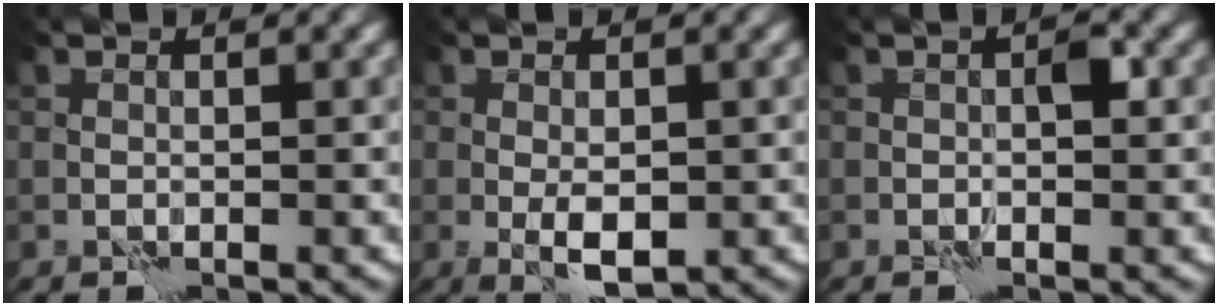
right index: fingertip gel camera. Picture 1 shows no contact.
{"total": 3.1, "force": [-0.5, 1.3, 2.7], "torque": [-0.047, -0.005, -0.002]}
{"total": 1.3, "force": [0.0, 0.5, 1.2], "torque": [-0.016, 0.004, -0.002]}